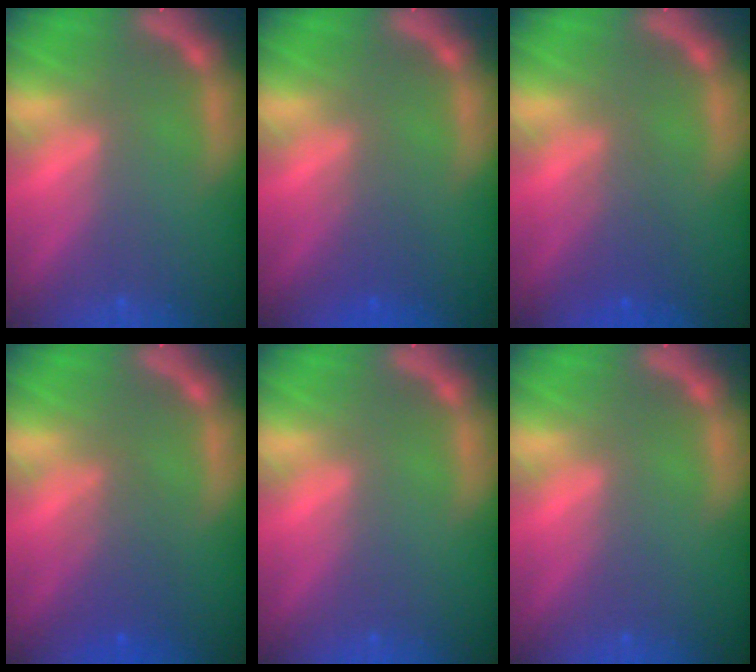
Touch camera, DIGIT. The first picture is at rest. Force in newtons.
{"total": 2.0}
{"total": 2.5}
{"total": 3.0}
{"total": 0.0}
{"total": 0.0}